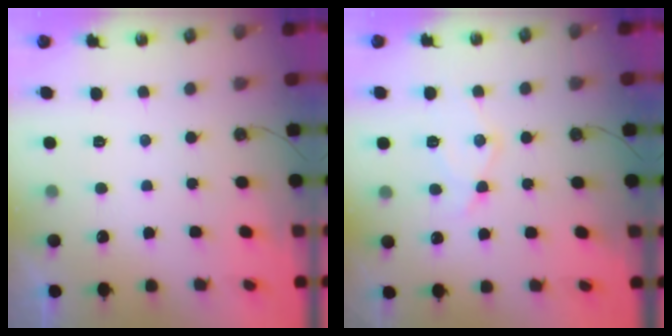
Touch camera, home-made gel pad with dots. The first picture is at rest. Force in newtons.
{"total": 11.4, "press": 11.3, "slide": 1.0}